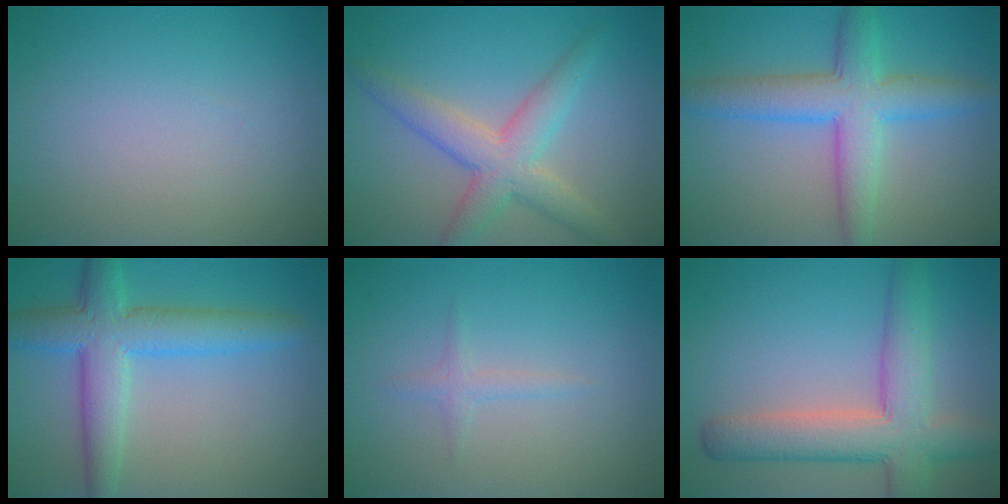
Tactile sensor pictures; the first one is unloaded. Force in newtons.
{"total": 4.7, "press": 4.7, "slide": 0.2}
{"total": 5.9, "press": 5.9, "slide": 0.3}
{"total": 7.0, "press": 7.0, "slide": 0.2}
{"total": 1.0, "press": 1.0, "slide": 0.1}
{"total": 7.1, "press": 7.1, "slide": 0.4}